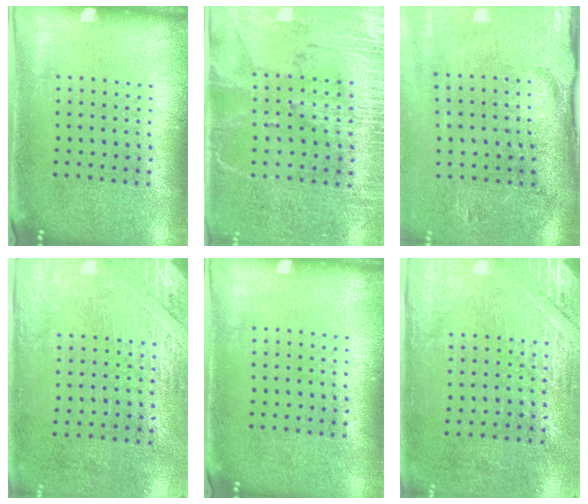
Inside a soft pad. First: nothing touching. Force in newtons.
{"total": 3.3, "press": 3.0, "slide": 1.5}
{"total": 4.5, "press": 3.6, "slide": 2.6}
{"total": 2.8, "press": 2.4, "slide": 1.4}
{"total": 0.0}
{"total": 2.9, "press": 2.7, "slide": 1.1}